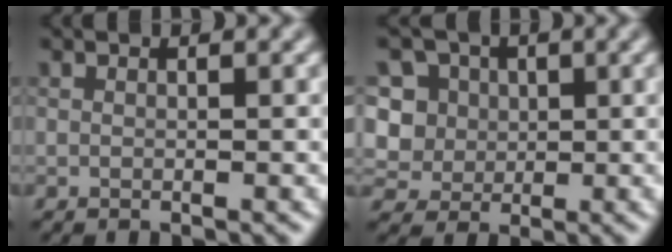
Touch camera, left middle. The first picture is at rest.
{"total": 7.7, "force": [1.3, 7.0, 2.8], "torque": [-0.066, 0.032, 0.006]}